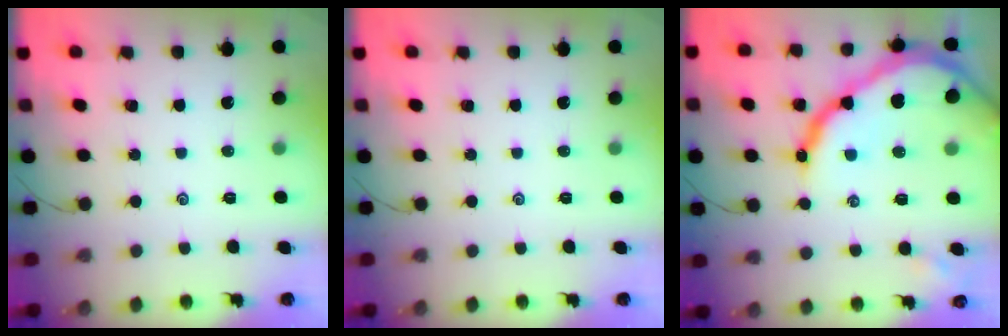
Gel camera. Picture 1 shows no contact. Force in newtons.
{"total": 0.0}
{"total": 25.4, "press": 25.3, "slide": 2.5}